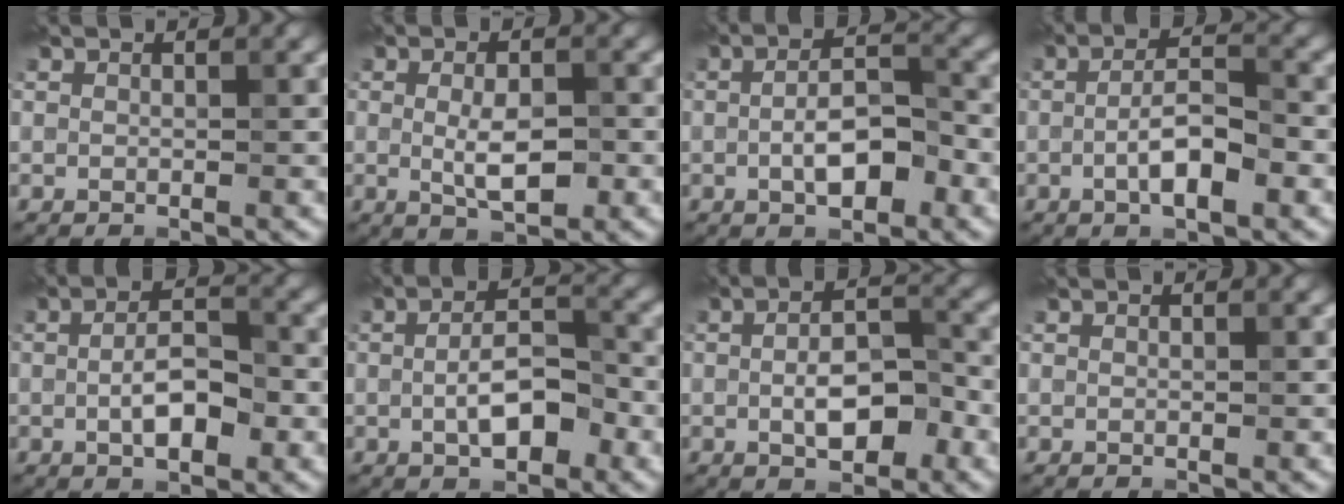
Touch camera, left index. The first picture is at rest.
{"total": 3.8, "force": [-0.3, 1.6, 3.4], "torque": [-0.064, -0.005, -0.004]}
{"total": 4.7, "force": [-1.2, 2.0, 4.1], "torque": [-0.076, 0.003, -0.025]}
{"total": 4.4, "force": [-1.2, 1.4, 3.9], "torque": [-0.073, 0.005, -0.026]}
{"total": 4.2, "force": [-0.8, 1.8, 3.7], "torque": [-0.071, 0.000, -0.016]}
{"total": 4.8, "force": [-1.0, 2.2, 4.1], "torque": [-0.079, 0.003, -0.020]}
{"total": 5.0, "force": [-1.1, 2.3, 4.3], "torque": [-0.080, 0.002, -0.018]}
{"total": 0.0}